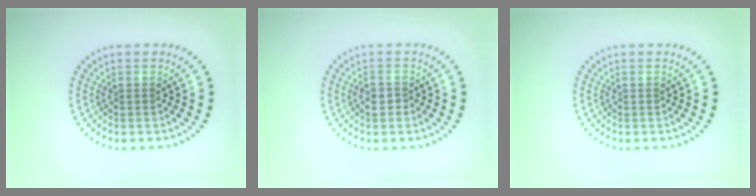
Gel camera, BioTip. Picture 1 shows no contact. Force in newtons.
{"total": 1.3, "press": 1.2, "slide": 0.5}
{"total": 0.0}